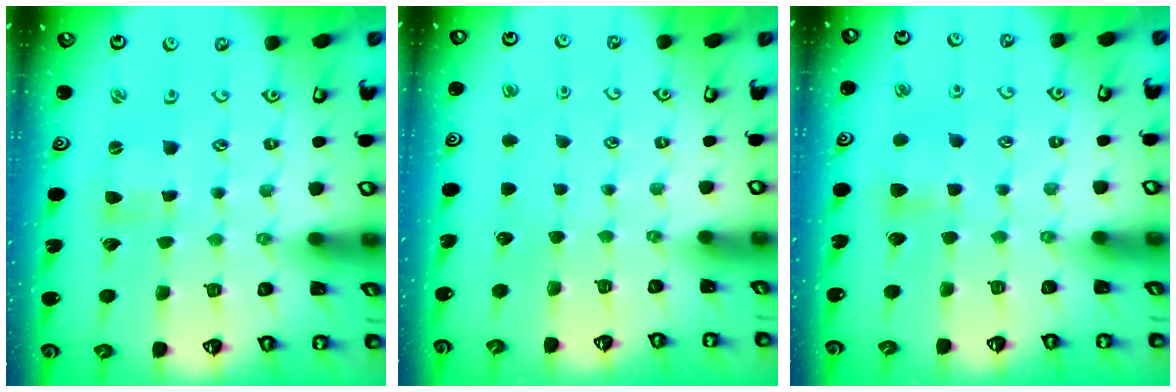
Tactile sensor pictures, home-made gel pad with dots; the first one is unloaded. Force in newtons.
{"total": 0.0}
{"total": 4.2, "press": 4.1, "slide": 0.6}